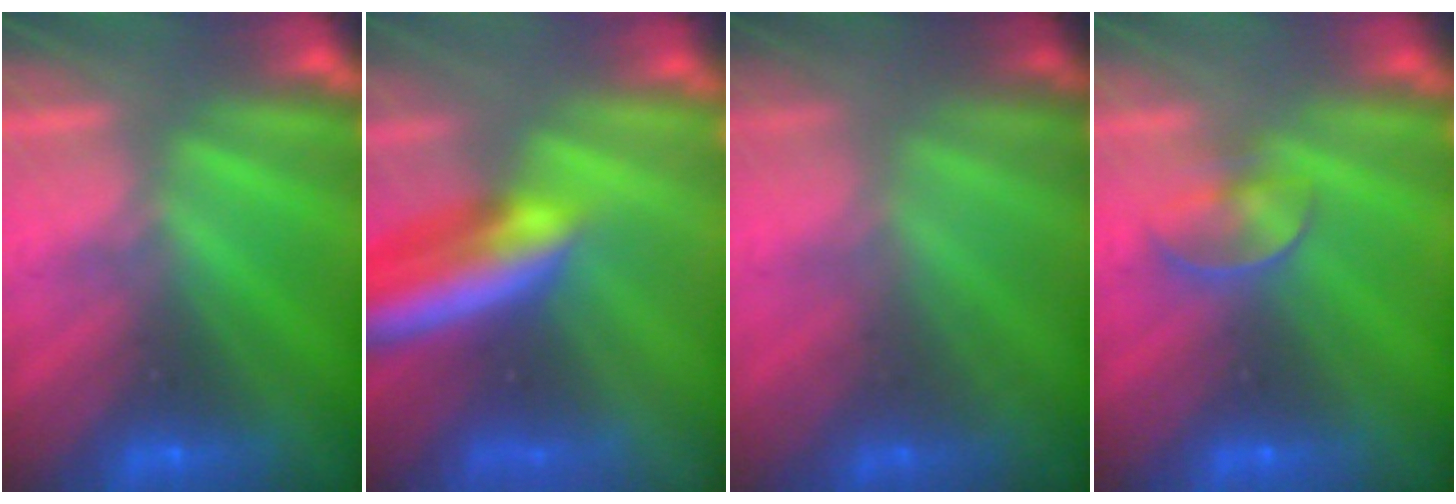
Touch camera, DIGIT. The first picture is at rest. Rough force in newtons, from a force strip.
{"total": 8.4}
{"total": 1.7}
{"total": 2.3}